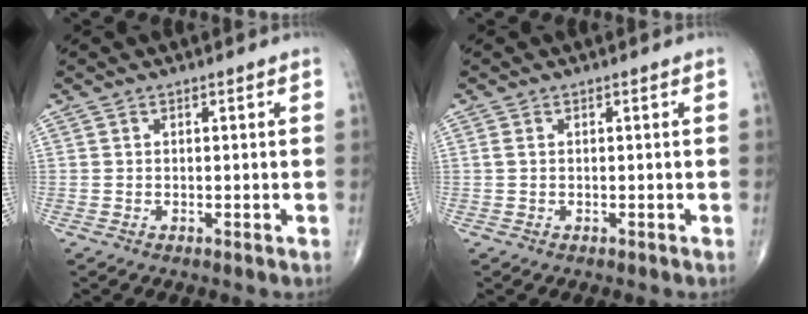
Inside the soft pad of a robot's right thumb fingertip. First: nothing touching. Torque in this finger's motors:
{"motor_torque": [-0.07, -0.09, 0.11, 0.03, -0.02]}